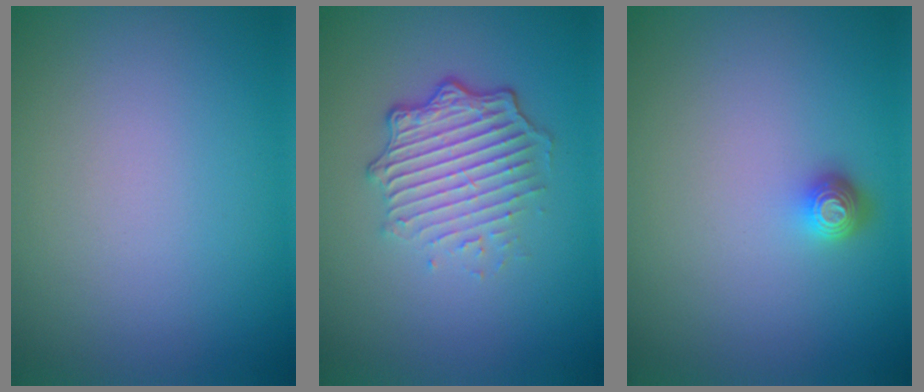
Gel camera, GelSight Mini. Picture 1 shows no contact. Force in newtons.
{"total": 5.3, "press": 3.6, "slide": 3.9}
{"total": 1.6, "press": 1.1, "slide": 1.0}